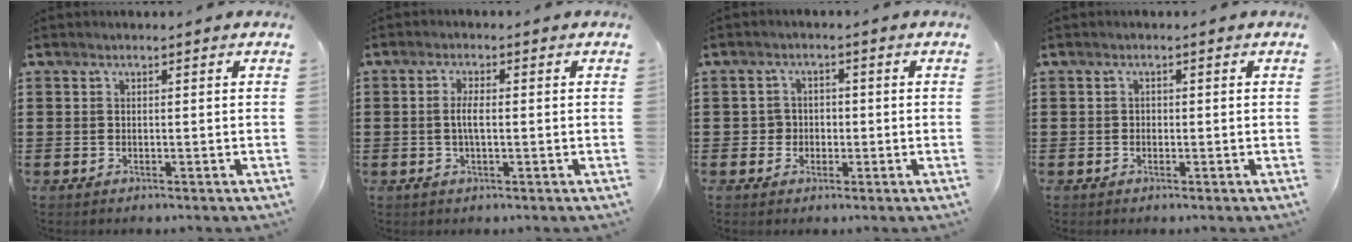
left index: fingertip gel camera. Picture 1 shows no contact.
{"total": 2.9, "force": [-0.3, 0.8, 2.8], "torque": [-0.058, -0.002, -0.009]}
{"total": 2.7, "force": [-0.6, 2.6, 0.5], "torque": [-0.022, 0.005, -0.017]}
{"total": 0.5, "force": [-0.2, 0.4, 0.3], "torque": [-0.007, 0.000, -0.003]}